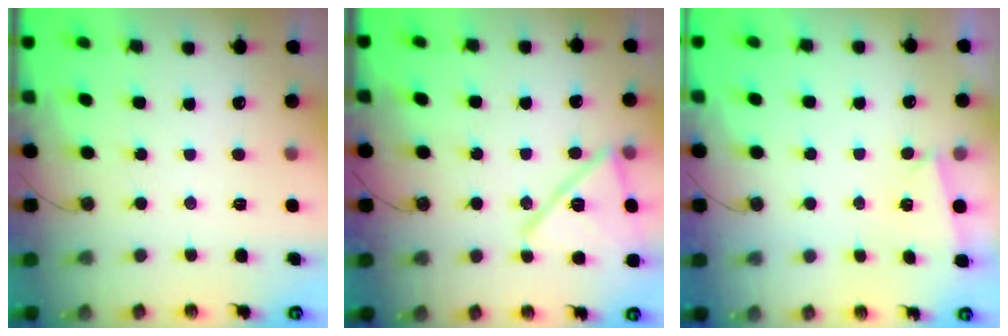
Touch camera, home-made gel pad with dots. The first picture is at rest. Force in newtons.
{"total": 15.7, "press": 15.7, "slide": 0.4}
{"total": 1.0, "press": 0.9, "slide": 0.4}